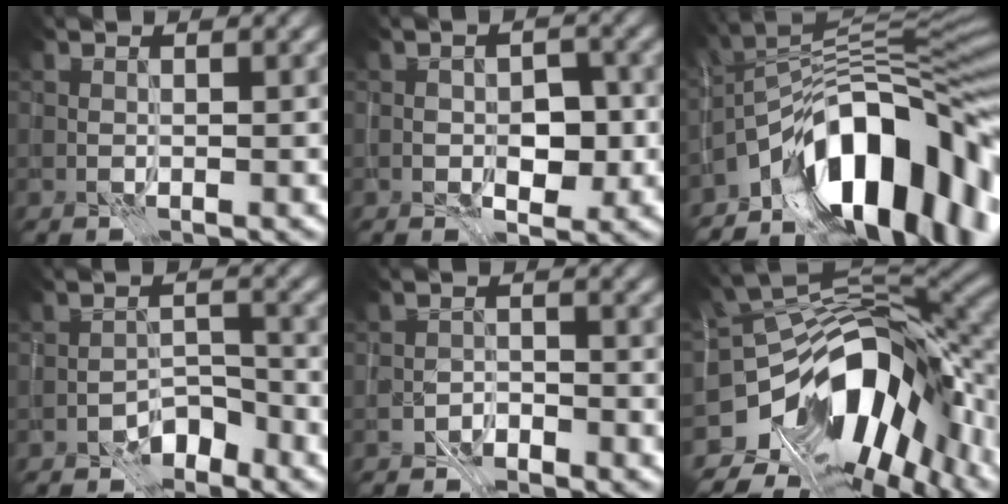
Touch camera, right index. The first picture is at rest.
{"total": 3.8, "force": [-0.9, 2.3, 2.9], "torque": [-0.034, 0.000, -0.013]}
{"total": 14.9, "force": [-7.1, 6.3, 11.5], "torque": [-0.162, 0.030, -0.129]}
{"total": 3.4, "force": [-2.7, 1.5, 1.5], "torque": [-0.020, 0.009, -0.050]}
{"total": 2.0, "force": [-1.8, 0.7, 0.4], "torque": [-0.006, 0.005, -0.040]}
{"total": 15.4, "force": [-6.8, 7.6, 11.5], "torque": [-0.172, 0.006, -0.124]}